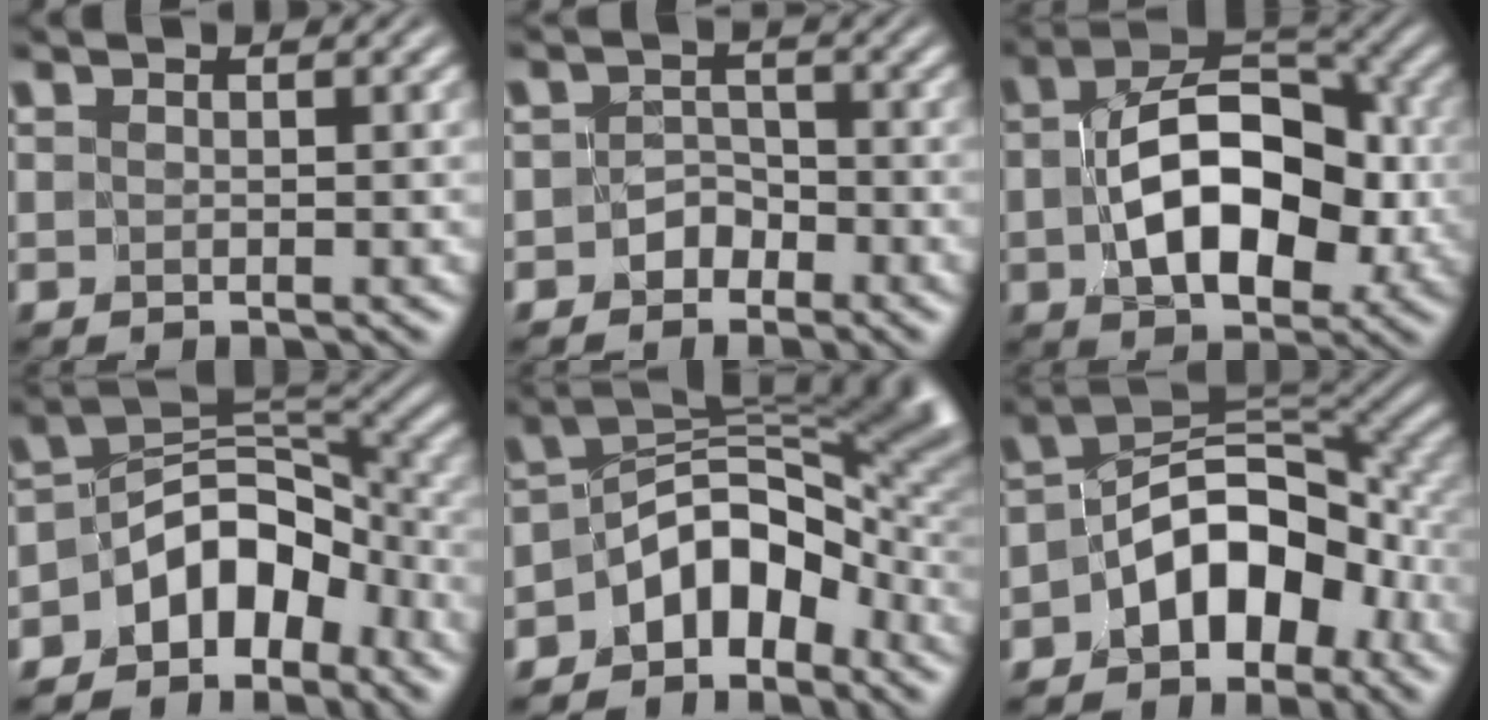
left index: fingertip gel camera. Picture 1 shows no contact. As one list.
[{"total": 1.7, "force": [-1.2, 1.1, 0.0], "torque": [0.012, 0.009, -0.024]}, {"total": 9.5, "force": [-0.9, 5.8, 7.5], "torque": [-0.118, 0.007, -0.012]}, {"total": 7.1, "force": [-4.4, 4.3, 3.5], "torque": [-0.023, 0.012, -0.092]}, {"total": 7.5, "force": [-3.3, 4.8, 4.7], "torque": [-0.045, 0.013, -0.074]}, {"total": 8.0, "force": [-3.7, 5.0, 5.0], "torque": [-0.058, 0.017, -0.077]}]